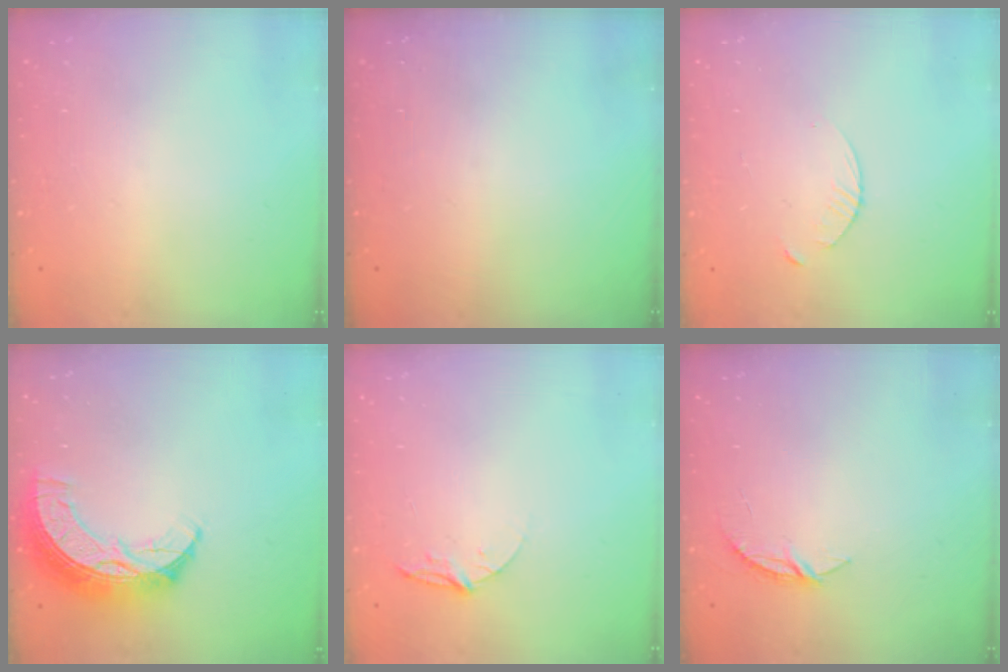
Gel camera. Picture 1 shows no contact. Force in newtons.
{"total": 0.0}
{"total": 3.8, "press": 3.7, "slide": 0.5}
{"total": 13.4, "press": 13.3, "slide": 0.9}
{"total": 5.3, "press": 5.3, "slide": 0.5}
{"total": 3.7, "press": 3.6, "slide": 0.4}